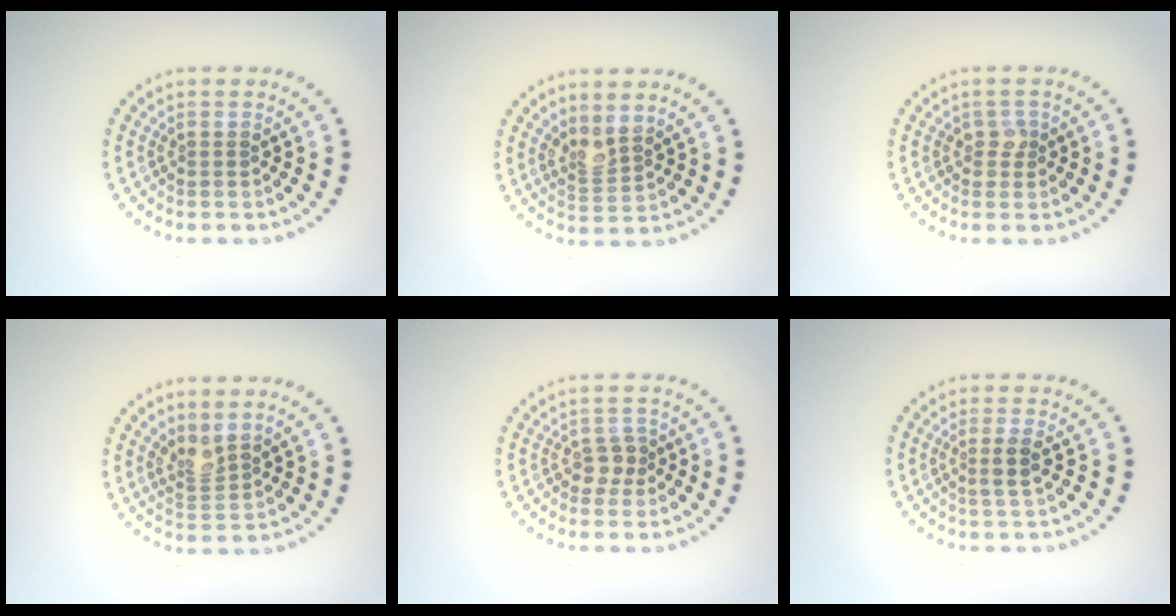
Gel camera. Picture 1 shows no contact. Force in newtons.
{"total": 2.0, "press": 1.5, "slide": 1.3}
{"total": 1.2, "press": 1.1, "slide": 0.5}
{"total": 2.1, "press": 1.5, "slide": 1.5}
{"total": 1.8, "press": 1.5, "slide": 0.9}
{"total": 1.6, "press": 1.3, "slide": 0.9}